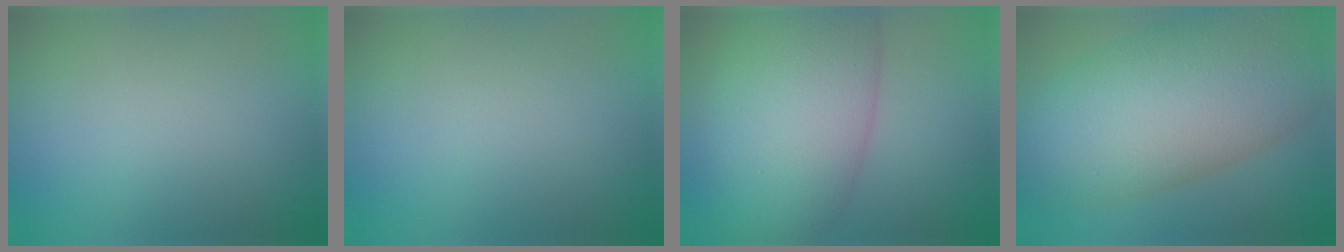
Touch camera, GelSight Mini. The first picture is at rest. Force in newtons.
{"total": 0.0}
{"total": 10.1, "press": 10.1, "slide": 0.3}
{"total": 12.7, "press": 12.7, "slide": 0.8}